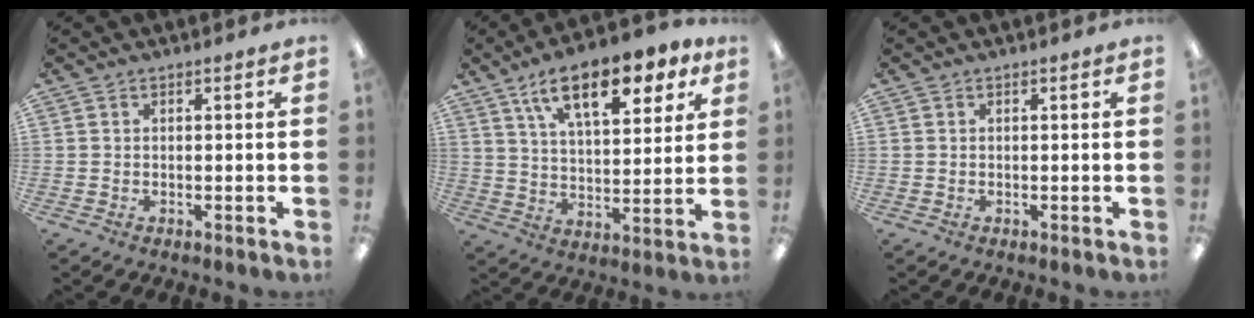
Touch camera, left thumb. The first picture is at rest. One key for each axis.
{"total": 15.8, "fx": 9.6, "fy": 6.6, "fz": 10.6, "tx": -0.159, "ty": -0.035, "tz": 0.160}
{"total": 0.0}